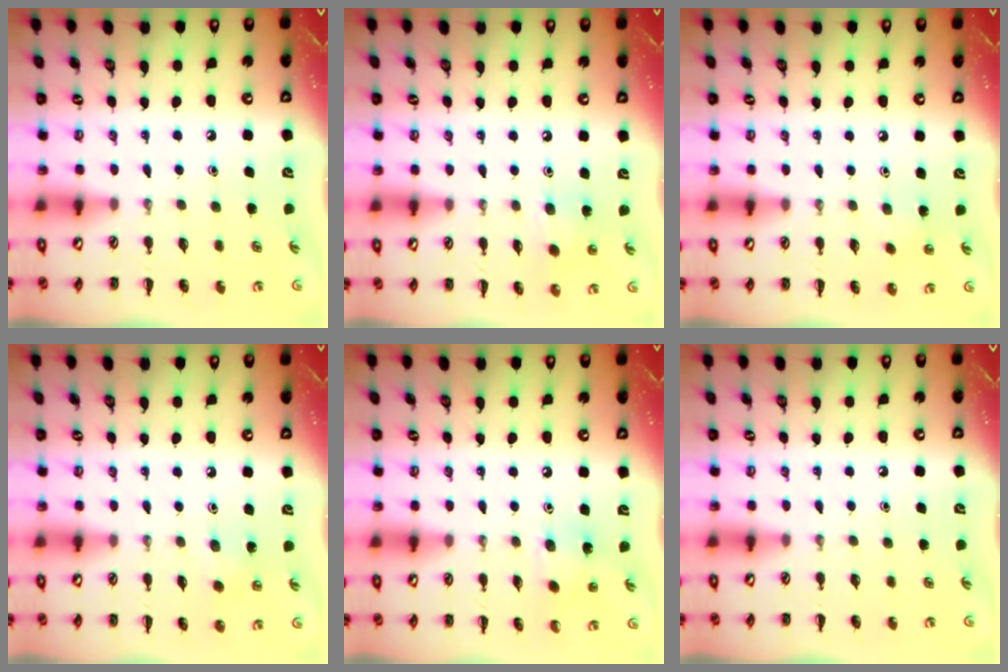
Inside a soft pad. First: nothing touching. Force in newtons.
{"total": 5.7, "press": 5.6, "slide": 1.0}
{"total": 3.3, "press": 3.1, "slide": 0.9}
{"total": 5.1, "press": 4.9, "slide": 1.4}
{"total": 2.9, "press": 2.8, "slide": 0.5}
{"total": 0.0}